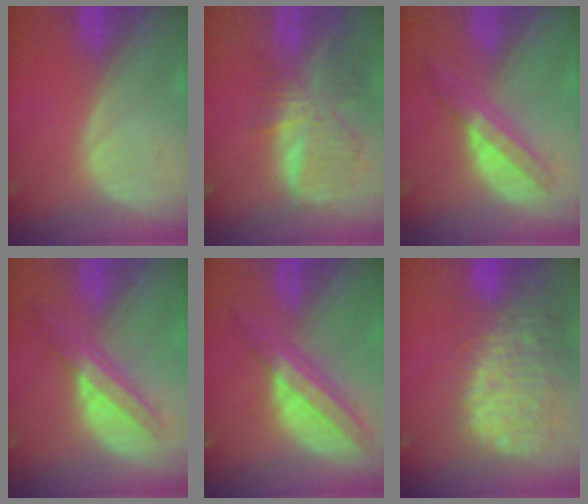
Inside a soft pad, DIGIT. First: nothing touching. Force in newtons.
{"total": 8.9, "press": 7.8, "slide": 4.4}
{"total": 6.6, "press": 5.7, "slide": 3.4}
{"total": 7.1, "press": 6.0, "slide": 3.7}
{"total": 7.9, "press": 6.6, "slide": 4.3}
{"total": 14.1, "press": 11.6, "slide": 8.1}